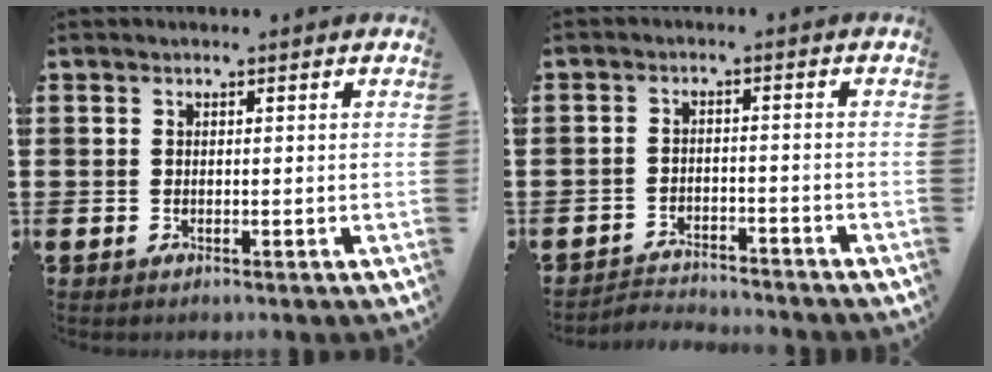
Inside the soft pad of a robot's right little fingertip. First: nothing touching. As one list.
[{"total": 2.7, "force": [-2.7, 0.1, -0.2], "torque": [-0.004, 0.002, -0.059]}]